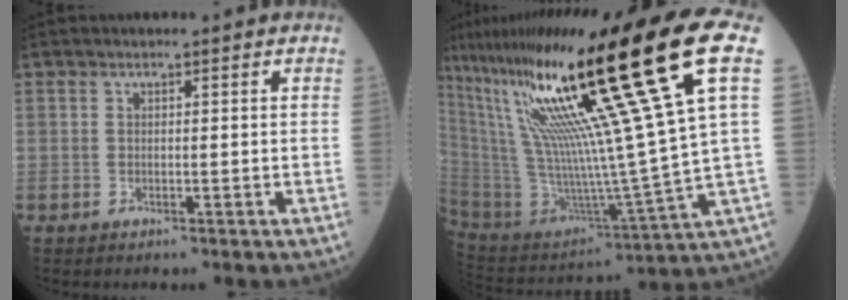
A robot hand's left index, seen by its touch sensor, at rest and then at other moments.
{"total": 30.8, "force": [15.1, -1.4, 26.8], "torque": [-0.462, -0.007, 0.256]}